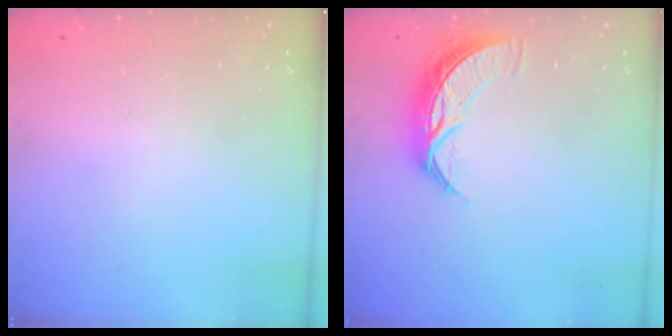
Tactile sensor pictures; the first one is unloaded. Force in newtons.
{"total": 8.7, "press": 8.7, "slide": 0.3}